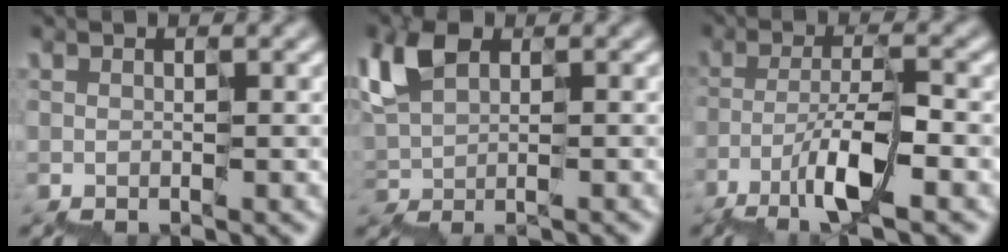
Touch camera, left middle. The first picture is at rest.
{"total": 4.1, "force": [0.7, 2.4, 3.3], "torque": [-0.065, 0.010, 0.004]}
{"total": 5.0, "force": [-2.8, 0.7, 4.1], "torque": [-0.069, 0.012, -0.057]}